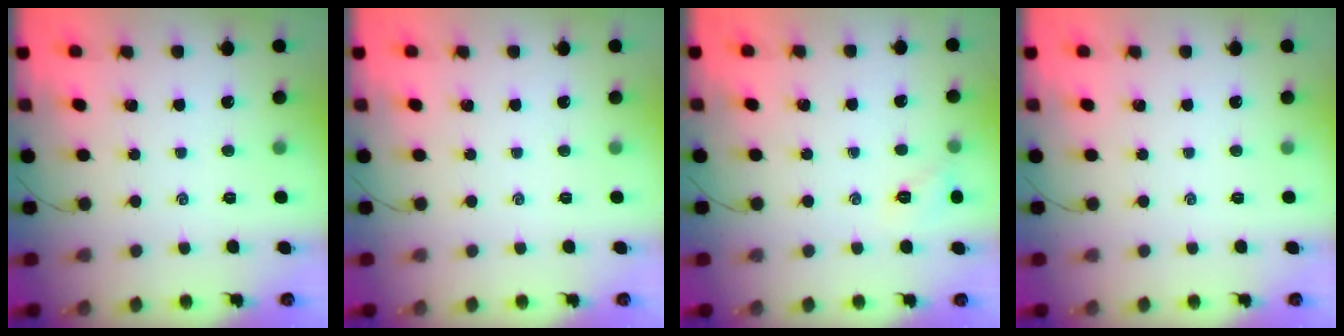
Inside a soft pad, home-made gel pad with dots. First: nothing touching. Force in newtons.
{"total": 0.0}
{"total": 6.6, "press": 6.3, "slide": 1.8}
{"total": 0.0}